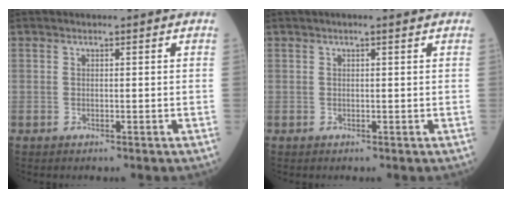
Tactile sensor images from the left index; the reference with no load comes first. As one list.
[{"total": 0.9, "force": [0.4, 0.0, 0.8], "torque": [-0.015, 0.004, 0.004]}]